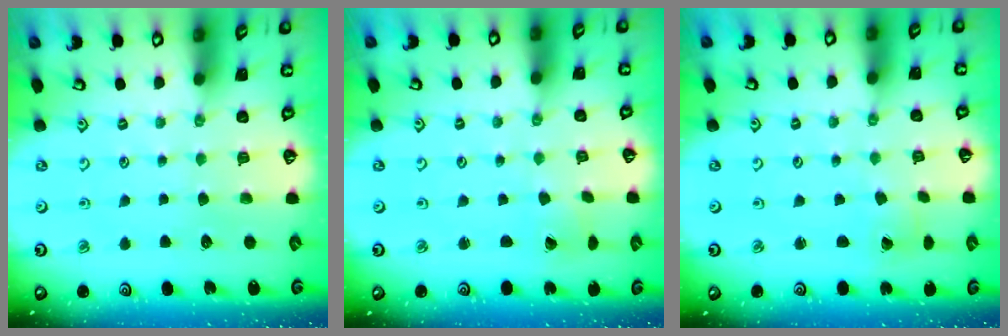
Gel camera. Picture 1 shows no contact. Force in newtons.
{"total": 1.8, "press": 1.8, "slide": 0.1}
{"total": 2.0, "press": 2.0, "slide": 0.2}